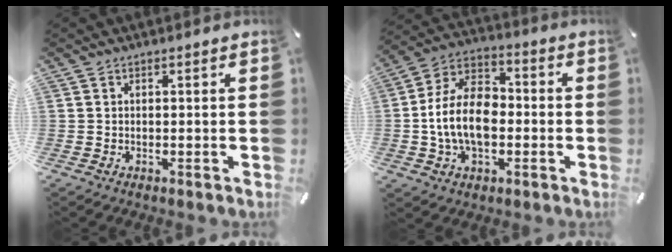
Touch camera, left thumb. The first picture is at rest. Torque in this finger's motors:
{"motor_torque": [0.41, 0.45, 0.48, 0.28, 0.19]}